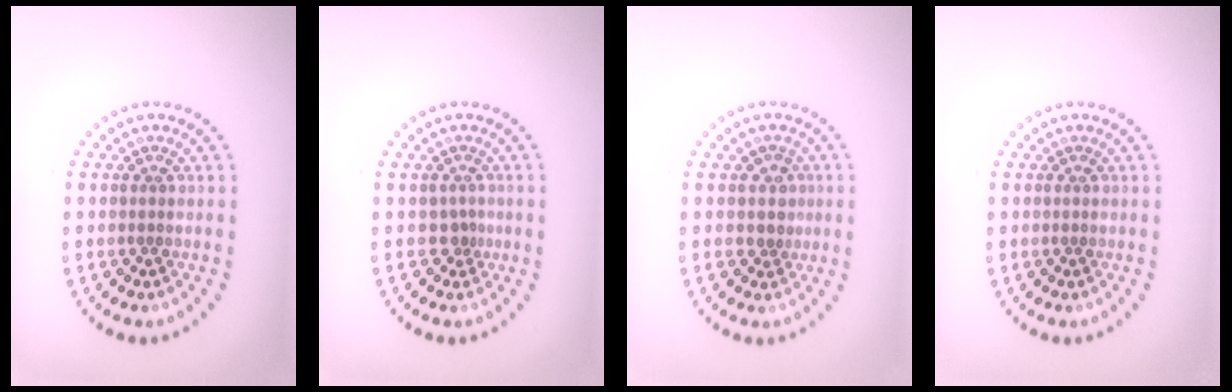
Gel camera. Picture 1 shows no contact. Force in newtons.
{"total": 0.8, "press": 0.5, "slide": 0.7}
{"total": 1.3, "press": 0.9, "slide": 0.9}
{"total": 0.0}